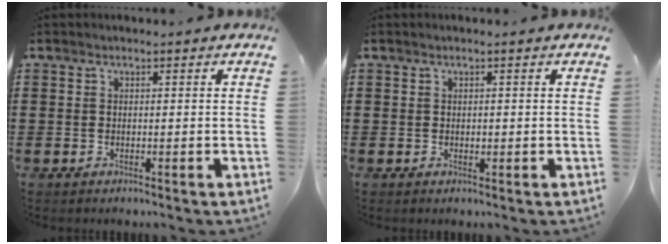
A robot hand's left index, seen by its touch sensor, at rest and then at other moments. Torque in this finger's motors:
{"motor_torque": [0.20, 0.07, 0.00, 0.00]}